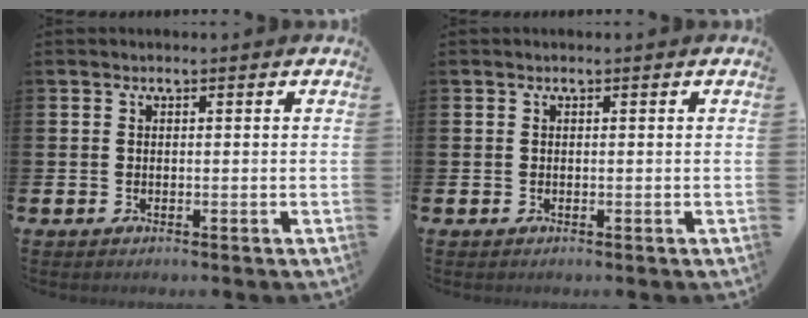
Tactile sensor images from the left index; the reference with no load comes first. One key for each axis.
{"total": 0.0}